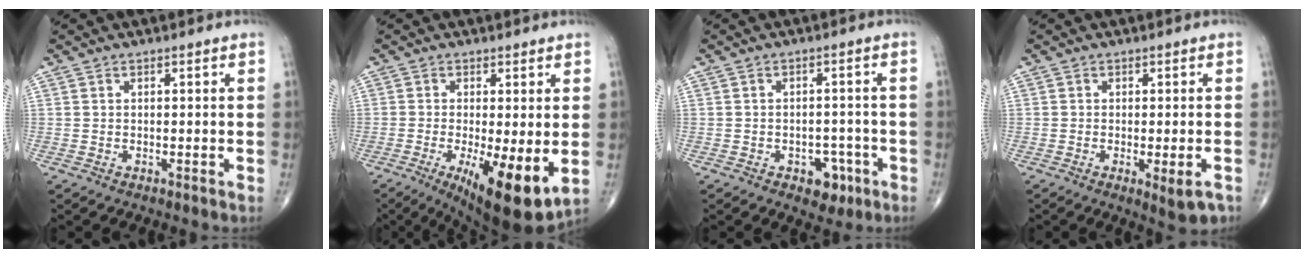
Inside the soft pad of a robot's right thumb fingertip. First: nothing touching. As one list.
[{"total": 12.6, "force": [-2.9, 3.6, 11.7], "torque": [-0.180, -0.028, -0.038]}, {"total": 5.1, "force": [-2.5, 3.4, 2.8], "torque": [-0.010, 0.018, -0.029]}, {"total": 4.6, "force": [-1.8, 1.3, 4.1], "torque": [-0.054, -0.008, -0.021]}]